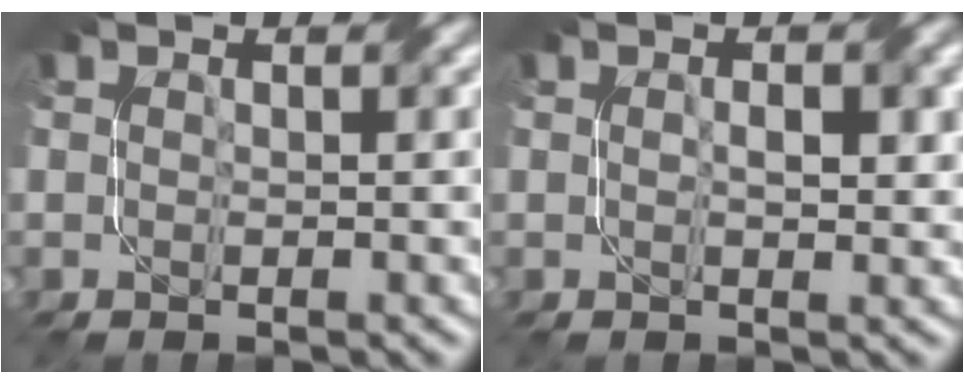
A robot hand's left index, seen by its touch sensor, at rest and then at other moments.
{"total": 2.0, "force": [0.3, 0.7, 1.8], "torque": [-0.031, 0.001, 0.007]}